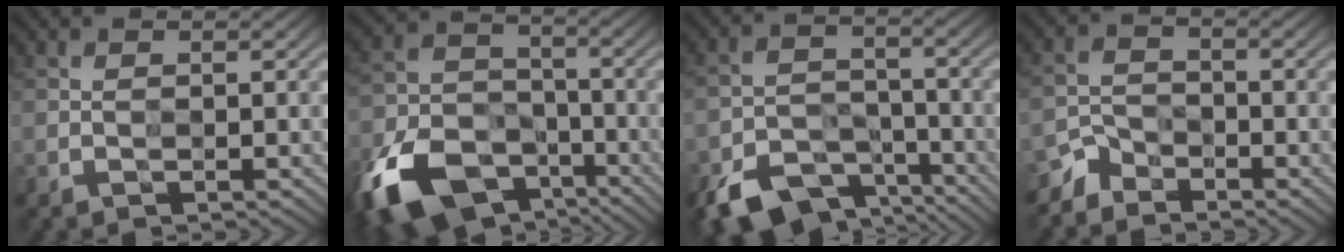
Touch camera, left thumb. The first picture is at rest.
{"total": 12.8, "force": [-8.1, 8.3, 5.4], "torque": [-0.137, -0.031, -0.163]}
{"total": 7.0, "force": [-5.6, 3.9, 1.6], "torque": [-0.030, -0.013, -0.103]}
{"total": 3.7, "force": [-3.4, 1.2, -1.0], "torque": [0.025, -0.004, -0.075]}